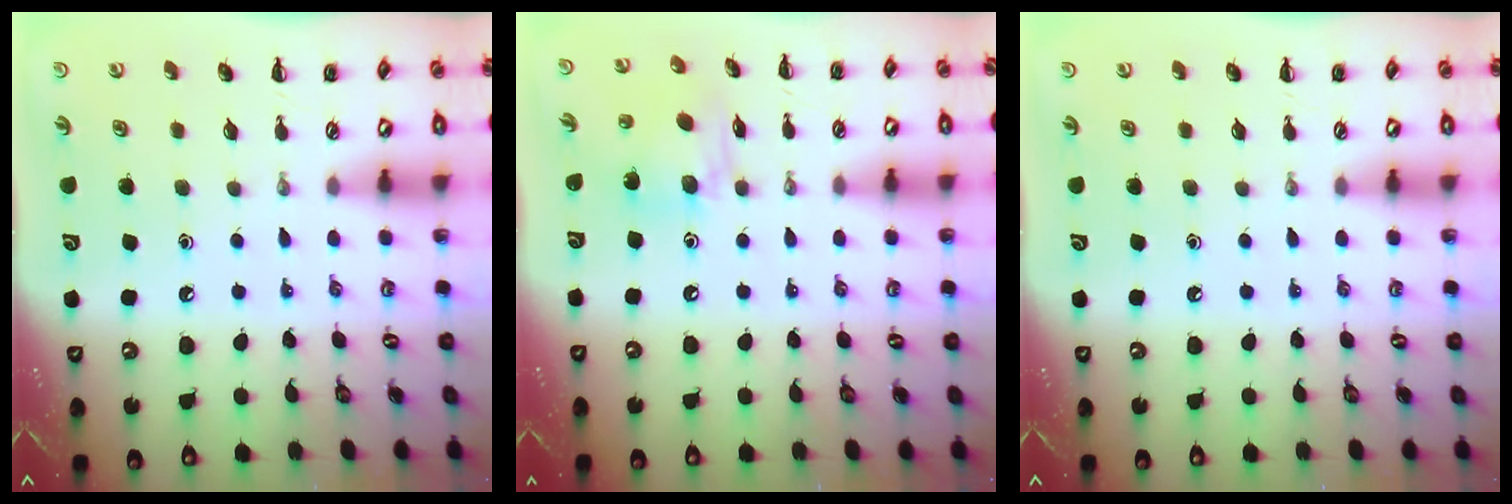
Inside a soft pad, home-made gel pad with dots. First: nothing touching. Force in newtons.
{"total": 8.8, "press": 8.8, "slide": 0.6}
{"total": 0.0}